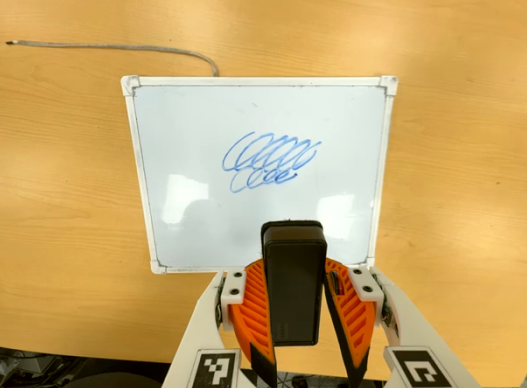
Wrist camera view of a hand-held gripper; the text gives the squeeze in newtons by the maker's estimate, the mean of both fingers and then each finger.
{"total": 8.5, "left": 6.8, "right": 10.1}